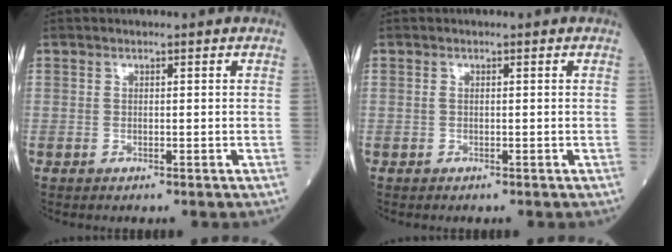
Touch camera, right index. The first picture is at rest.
{"total": 0.0}